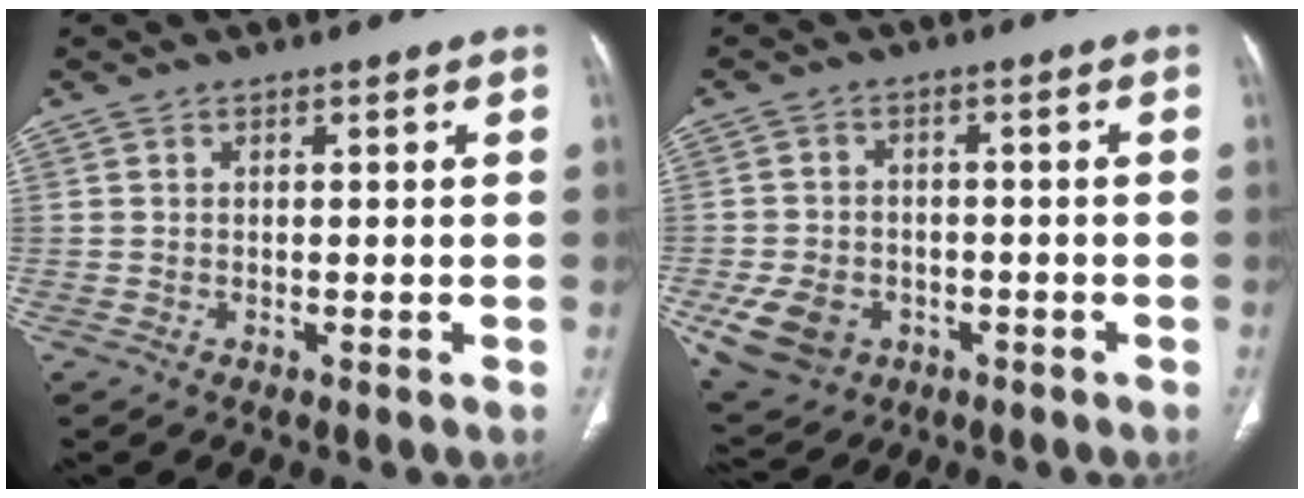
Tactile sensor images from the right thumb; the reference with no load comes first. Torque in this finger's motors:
{"motor_torque": [2.34, 2.11, 0.34, -0.75, 0.06]}